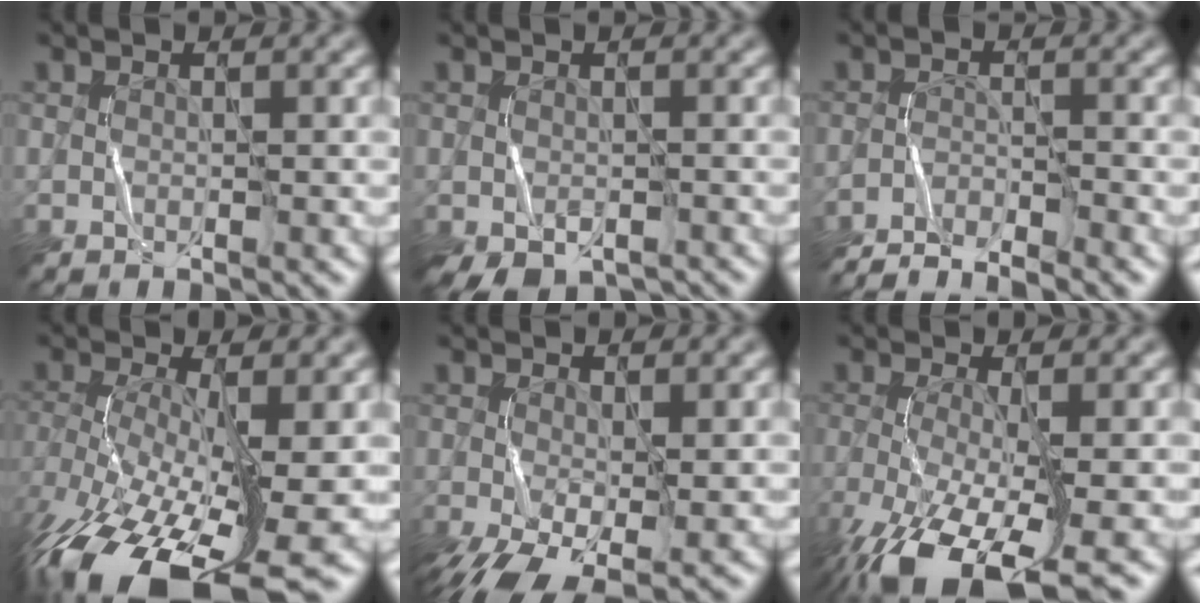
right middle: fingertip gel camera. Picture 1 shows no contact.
{"total": 2.6, "force": [-1.5, 1.6, 1.4], "torque": [-0.025, -0.015, -0.020]}
{"total": 5.5, "force": [-5.2, 0.6, 1.7], "torque": [-0.028, -0.009, -0.092]}
{"total": 14.2, "force": [-6.6, 5.6, 11.2], "torque": [-0.229, -0.033, -0.109]}
{"total": 6.6, "force": [-2.4, 3.3, 5.2], "torque": [-0.121, -0.028, -0.035]}
{"total": 9.3, "force": [-4.4, 3.2, 7.5], "torque": [-0.157, -0.024, -0.078]}